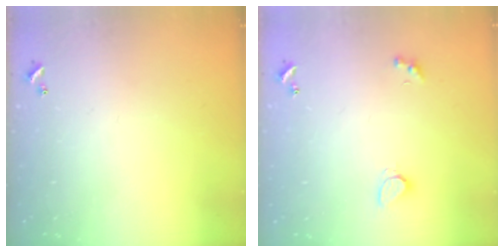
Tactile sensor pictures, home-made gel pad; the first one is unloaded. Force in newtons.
{"total": 2.1, "press": 2.0, "slide": 0.4}